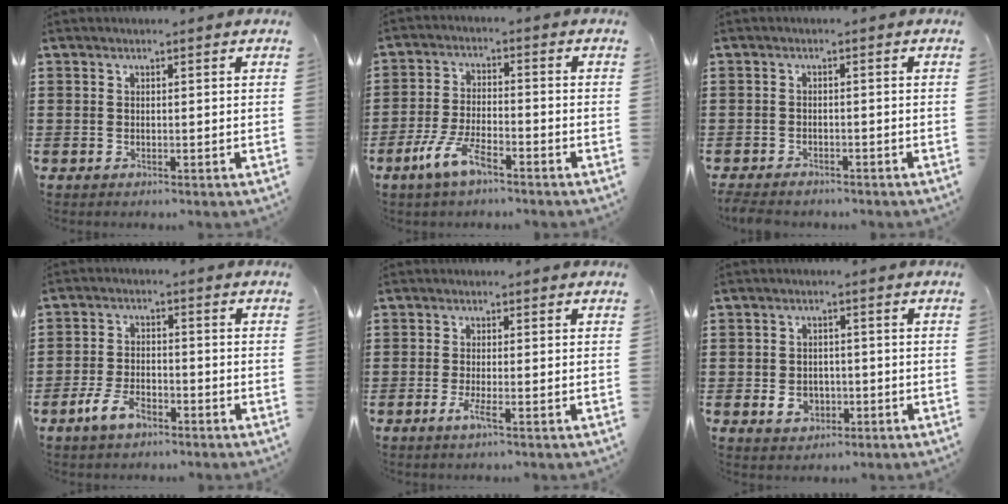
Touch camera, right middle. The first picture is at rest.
{"total": 6.5, "force": [-4.0, 1.6, 4.9], "torque": [-0.116, -0.008, -0.079]}
{"total": 1.5, "force": [-1.4, 0.4, 0.3], "torque": [-0.010, 0.001, -0.029]}
{"total": 4.8, "force": [-3.0, 1.9, 3.2], "torque": [-0.071, 0.004, -0.061]}
{"total": 2.4, "force": [-1.0, 0.1, 2.1], "torque": [-0.051, -0.010, -0.023]}
{"total": 3.0, "force": [-0.9, 2.3, 1.8], "torque": [-0.028, -0.001, -0.020]}